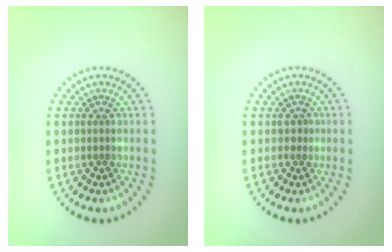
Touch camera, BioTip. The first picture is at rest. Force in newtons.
{"total": 0.6, "press": 0.3, "slide": 0.5}